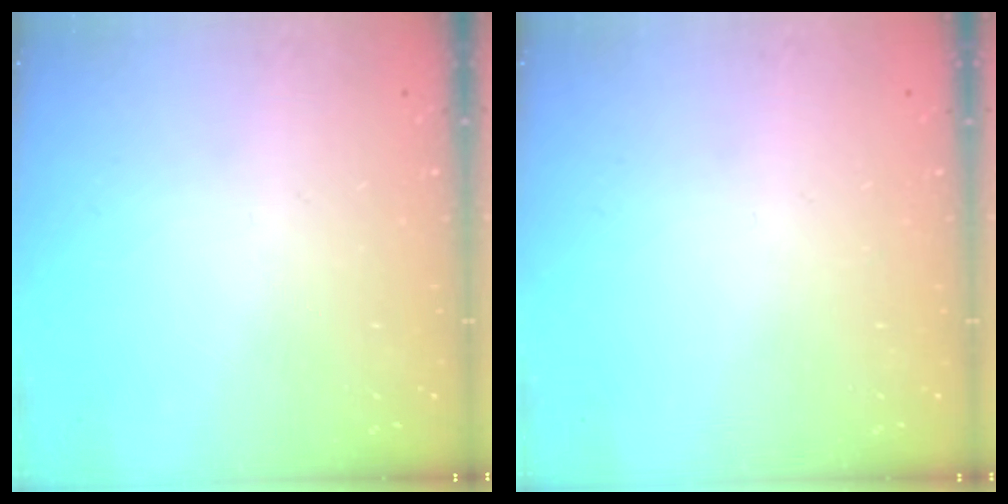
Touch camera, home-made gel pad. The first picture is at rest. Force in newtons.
{"total": 0.0}